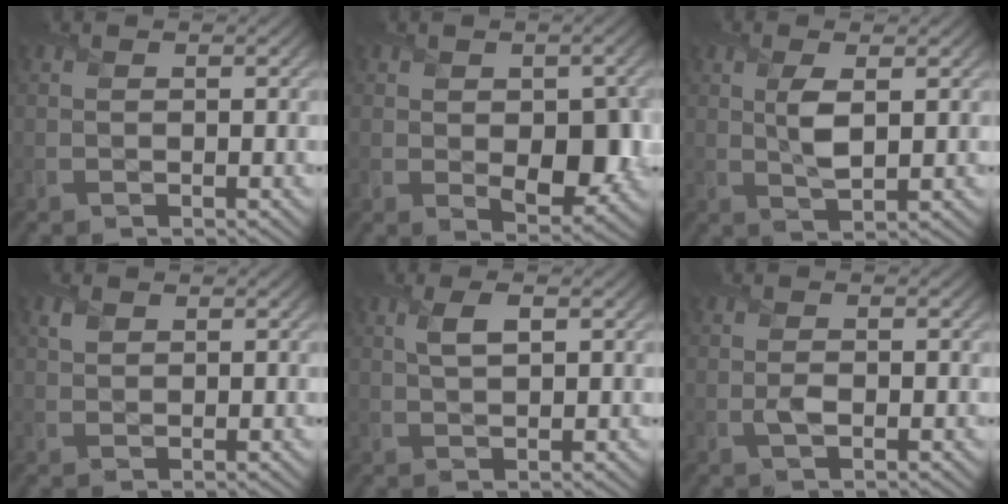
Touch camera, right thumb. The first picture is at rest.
{"total": 6.2, "force": [-0.5, 3.7, 4.9], "torque": [-0.080, -0.018, -0.003]}
{"total": 3.6, "force": [0.8, 1.2, 3.3], "torque": [-0.073, -0.001, 0.018]}
{"total": 1.3, "force": [0.9, 0.8, 0.7], "torque": [-0.017, 0.006, 0.017]}
{"total": 2.7, "force": [1.1, 0.8, 2.3], "torque": [-0.052, 0.007, 0.022]}
{"total": 1.4, "force": [-0.4, 0.4, 1.2], "torque": [-0.028, 0.001, -0.012]}